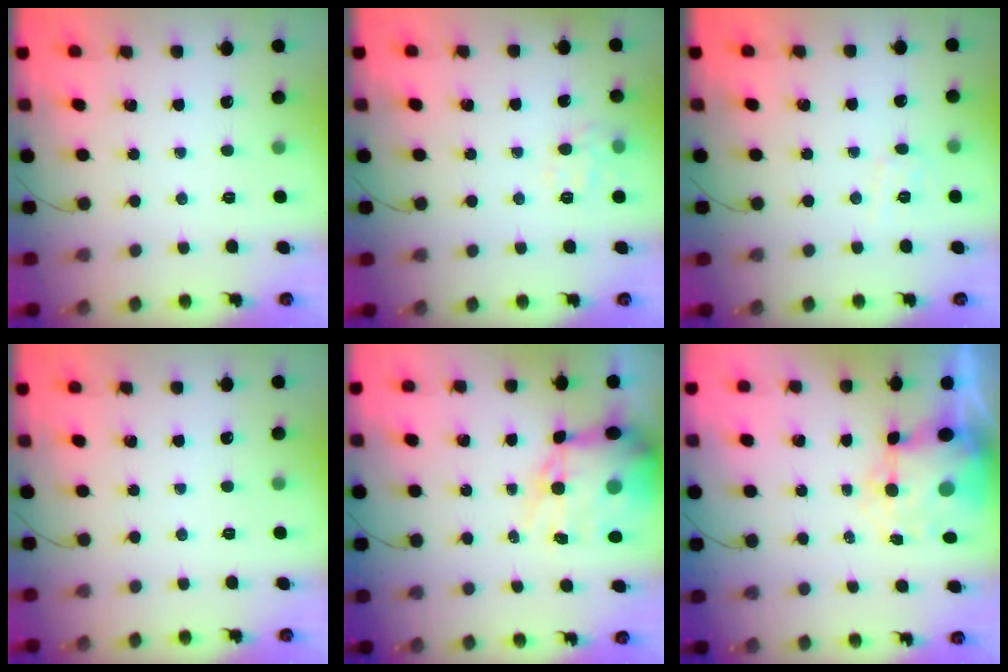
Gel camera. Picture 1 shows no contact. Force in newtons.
{"total": 8.5, "press": 8.4, "slide": 1.2}
{"total": 4.1, "press": 3.9, "slide": 1.3}
{"total": 0.0}
{"total": 15.1, "press": 14.7, "slide": 3.6}
{"total": 8.7, "press": 8.5, "slide": 2.0}